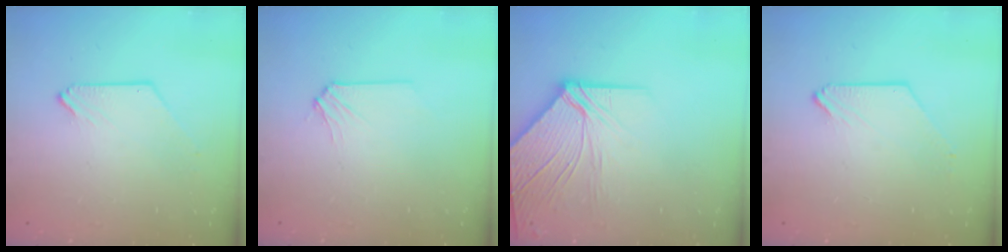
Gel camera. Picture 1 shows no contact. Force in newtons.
{"total": 0.6, "press": 0.6, "slide": 0.1}
{"total": 10.1, "press": 9.9, "slide": 1.8}
{"total": 0.0}